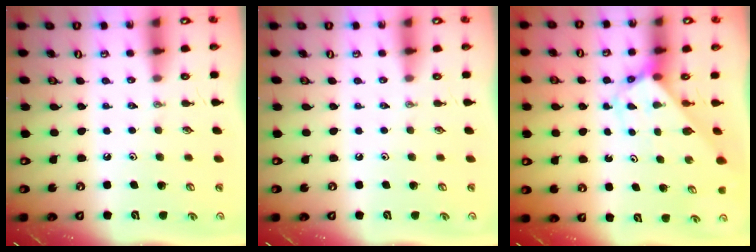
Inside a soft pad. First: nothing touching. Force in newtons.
{"total": 0.0}
{"total": 2.9, "press": 2.9, "slide": 0.2}